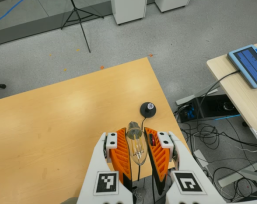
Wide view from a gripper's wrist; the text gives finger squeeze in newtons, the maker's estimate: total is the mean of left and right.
{"total": 21.0, "left": 22.4, "right": 19.6}